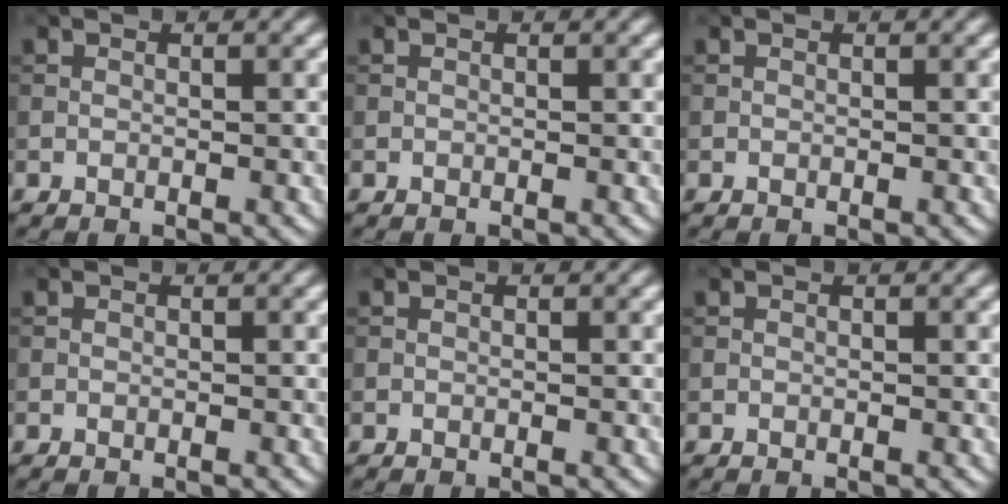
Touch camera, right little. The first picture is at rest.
{"total": 0.0}
{"total": 0.0}
{"total": 0.0}
{"total": 0.0}
{"total": 0.0}